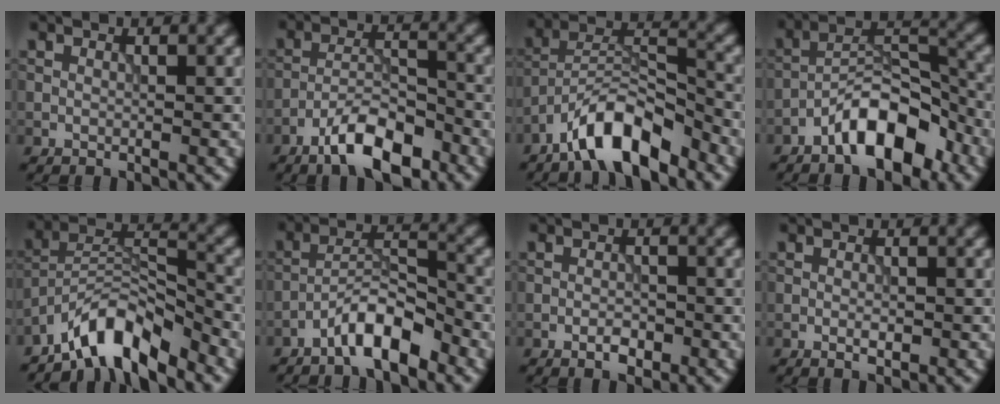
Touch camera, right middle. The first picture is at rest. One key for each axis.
{"total": 6.6, "fx": -4.5, "fy": 2.0, "fz": 4.4, "tx": -0.068, "ty": 0.010, "tz": -0.081}
{"total": 7.5, "fx": -5.6, "fy": 2.2, "fz": 4.6, "tx": -0.073, "ty": 0.014, "tz": -0.103}
{"total": 8.1, "fx": -4.8, "fy": 3.1, "fz": 5.7, "tx": -0.079, "ty": 0.021, "tz": -0.090}
{"total": 6.9, "fx": -5.6, "fy": 1.9, "fz": 3.6, "tx": -0.054, "ty": 0.009, "tz": -0.108}
{"total": 5.2, "fx": -3.6, "fy": 1.3, "fz": 3.6, "tx": -0.059, "ty": 0.015, "tz": -0.070}
{"total": 1.6, "fx": -0.9, "fy": 0.7, "fz": 1.2, "tx": -0.019, "ty": 0.000, "tz": -0.017}
{"total": 1.2, "fx": -0.4, "fy": 0.4, "fz": 1.0, "tx": -0.019, "ty": -0.001, "tz": -0.007}